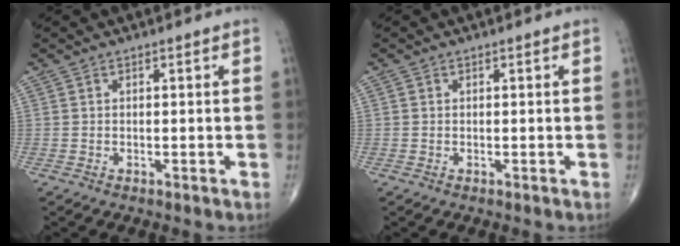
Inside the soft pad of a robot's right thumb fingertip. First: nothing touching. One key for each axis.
{"total": 0.0}